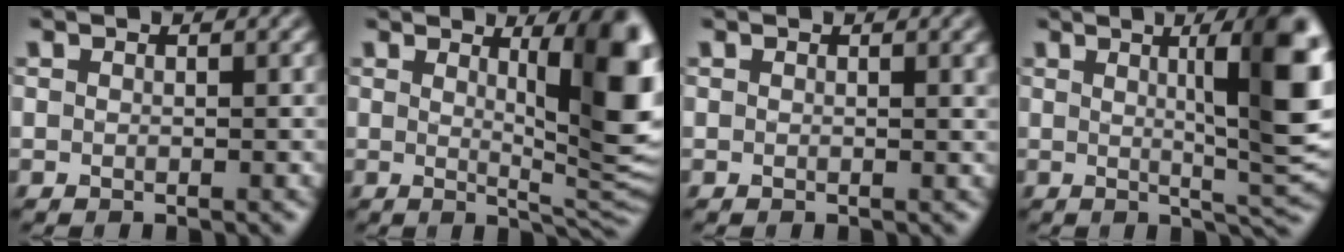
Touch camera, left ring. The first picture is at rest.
{"total": 9.2, "force": [2.4, 2.3, 8.6], "torque": [-0.104, -0.008, 0.042]}
{"total": 0.8, "force": [0.3, 0.2, 0.7], "torque": [-0.005, 0.002, 0.004]}
{"total": 11.2, "force": [2.3, 2.5, 10.7], "torque": [-0.123, 0.005, 0.033]}